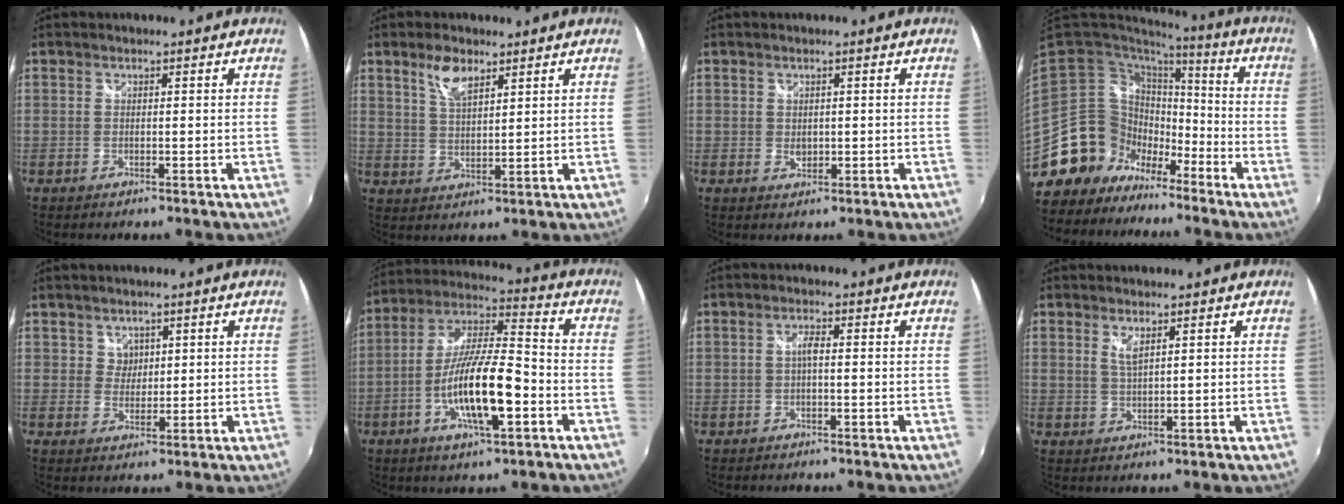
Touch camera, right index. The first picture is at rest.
{"total": 5.4, "force": [3.5, 2.1, 3.6], "torque": [-0.066, 0.005, 0.067]}
{"total": 1.6, "force": [0.0, 1.4, 0.8], "torque": [-0.012, -0.001, 0.000]}
{"total": 15.2, "force": [-9.1, 11.4, 4.4], "torque": [-0.112, 0.024, -0.153]}
{"total": 2.5, "force": [1.3, 2.1, 0.0], "torque": [0.005, 0.005, 0.023]}
{"total": 15.6, "force": [-5.3, 3.6, 14.2], "torque": [-0.278, -0.004, -0.100]}
{"total": 1.6, "force": [-0.3, 0.3, 1.5], "torque": [-0.029, 0.007, -0.007]}
{"total": 2.2, "force": [1.3, 0.4, 1.8], "torque": [-0.033, -0.003, 0.022]}